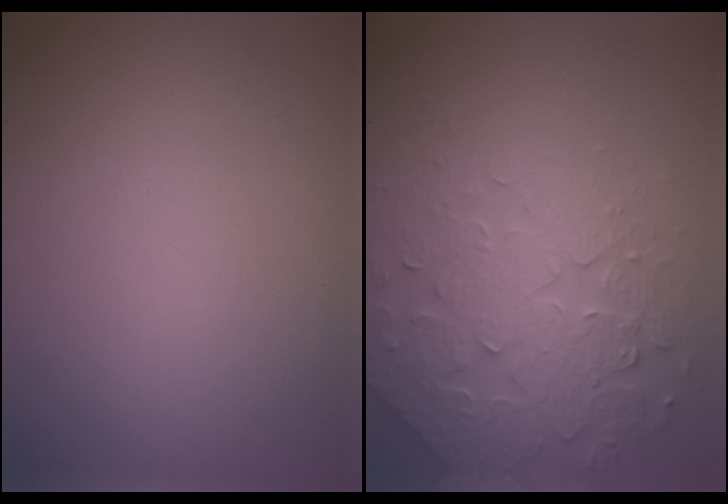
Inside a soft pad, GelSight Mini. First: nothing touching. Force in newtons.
{"total": 5.1, "press": 4.8, "slide": 1.8}